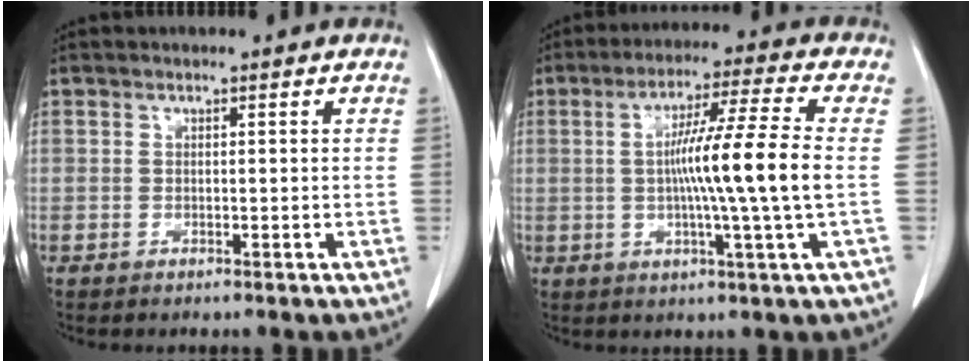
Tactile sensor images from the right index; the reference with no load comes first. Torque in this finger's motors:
{"motor_torque": [1.62, -0.21, 0.86, 0.21]}